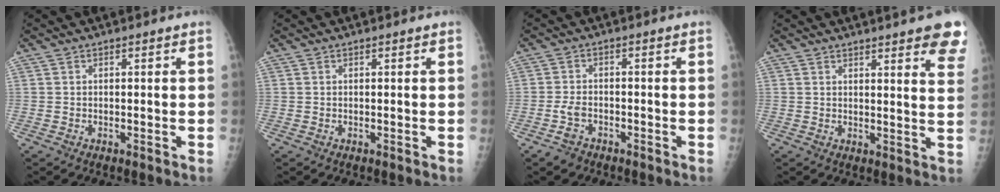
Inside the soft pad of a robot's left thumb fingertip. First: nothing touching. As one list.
[{"total": 0.0}, {"total": 3.5, "force": [-2.2, 2.2, 1.7], "torque": [-0.037, 0.012, -0.037]}, {"total": 12.8, "force": [9.2, 2.6, 8.5], "torque": [-0.077, -0.038, 0.091]}]